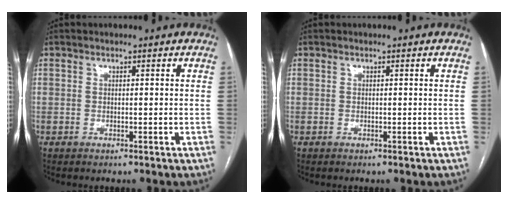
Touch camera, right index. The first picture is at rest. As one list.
[{"total": 0.0}]